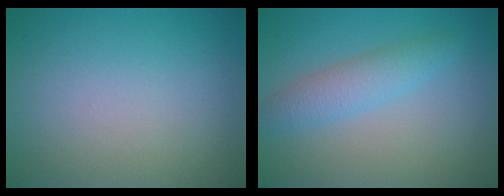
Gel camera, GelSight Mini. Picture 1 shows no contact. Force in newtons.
{"total": 2.9, "press": 2.9, "slide": 0.0}